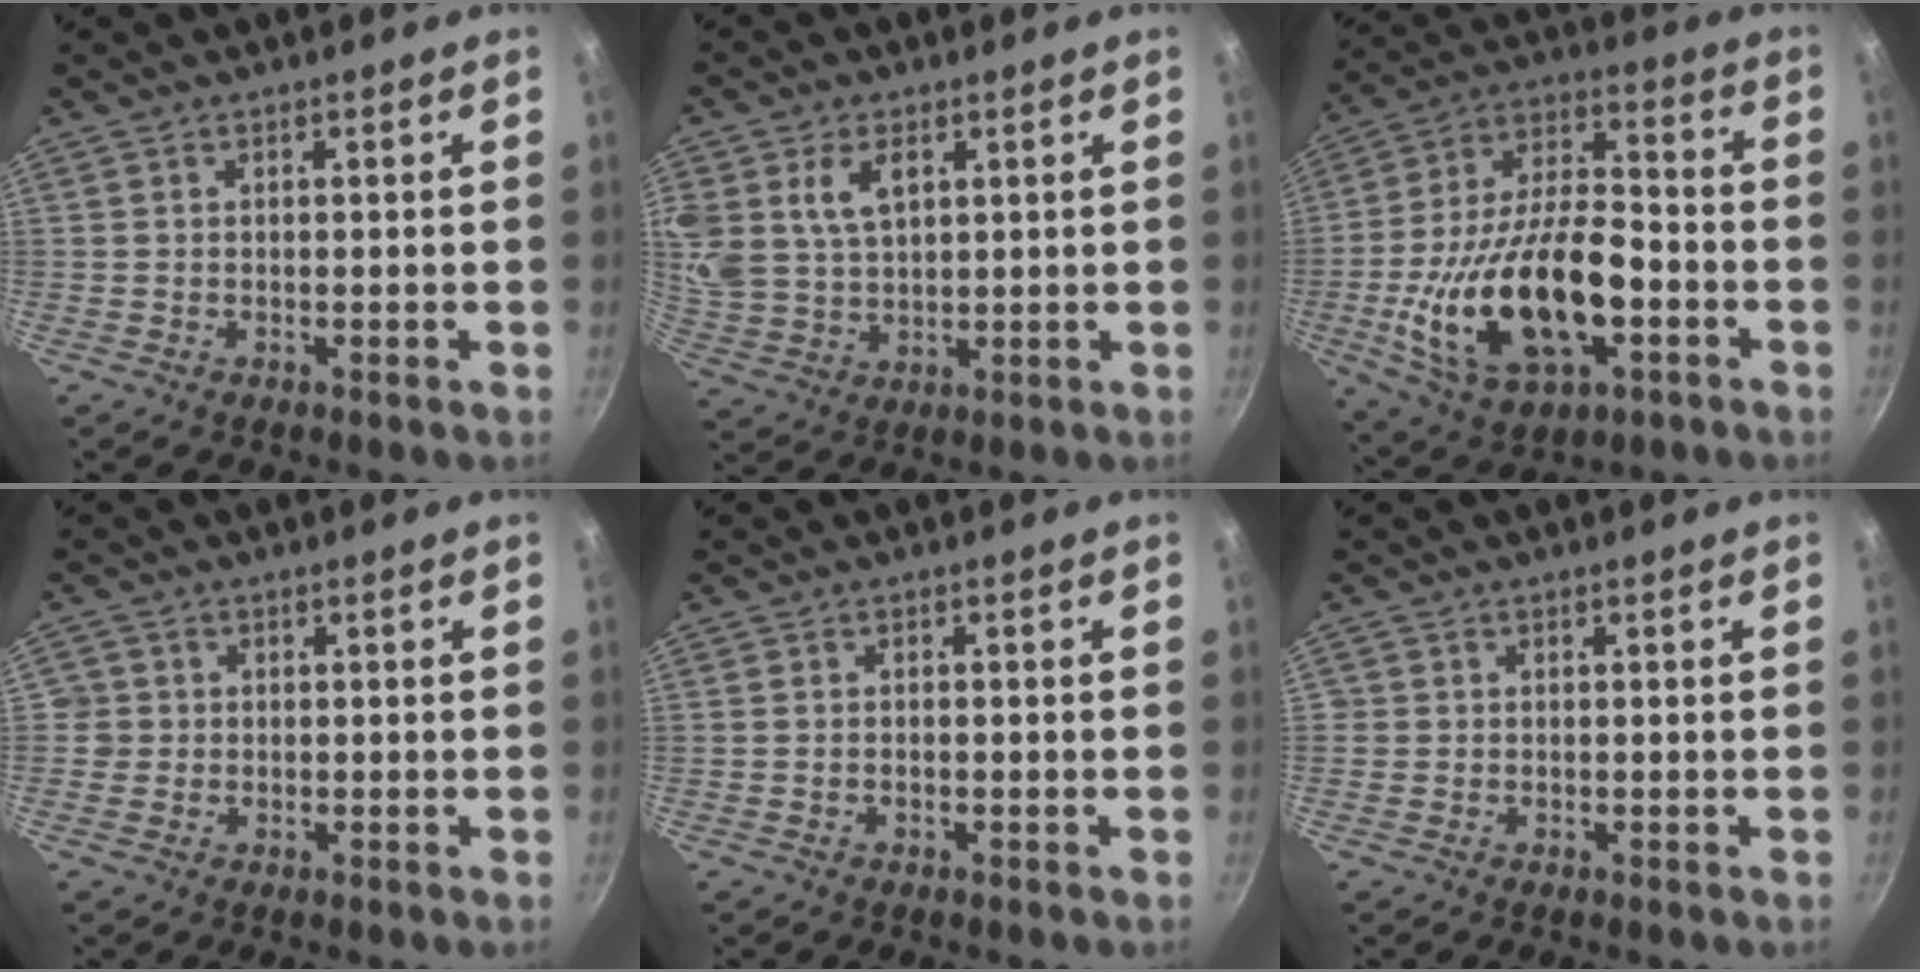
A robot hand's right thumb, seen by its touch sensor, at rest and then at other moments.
{"total": 10.7, "force": [4.1, 7.2, 6.9], "torque": [-0.131, -0.011, 0.086]}
{"total": 24.0, "force": [-6.2, 12.4, 19.6], "torque": [-0.356, 0.030, -0.102]}
{"total": 2.4, "force": [-0.2, 2.4, 0.3], "torque": [0.009, 0.009, -0.006]}
{"total": 0.6, "force": [-0.3, 0.4, 0.4], "torque": [-0.010, 0.004, -0.009]}
{"total": 0.8, "force": [-0.1, 0.8, 0.1], "torque": [0.002, 0.002, -0.003]}